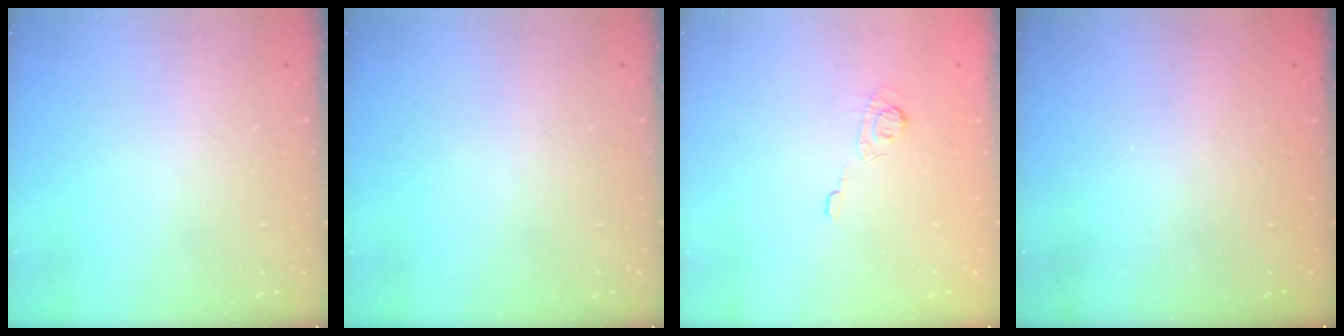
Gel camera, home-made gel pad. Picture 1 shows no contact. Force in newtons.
{"total": 0.0}
{"total": 3.1, "press": 2.6, "slide": 1.7}
{"total": 2.4, "press": 2.3, "slide": 0.7}